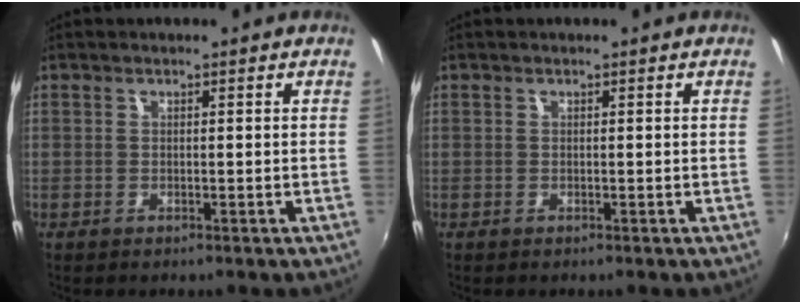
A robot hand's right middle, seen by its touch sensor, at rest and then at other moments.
{"total": 0.0}